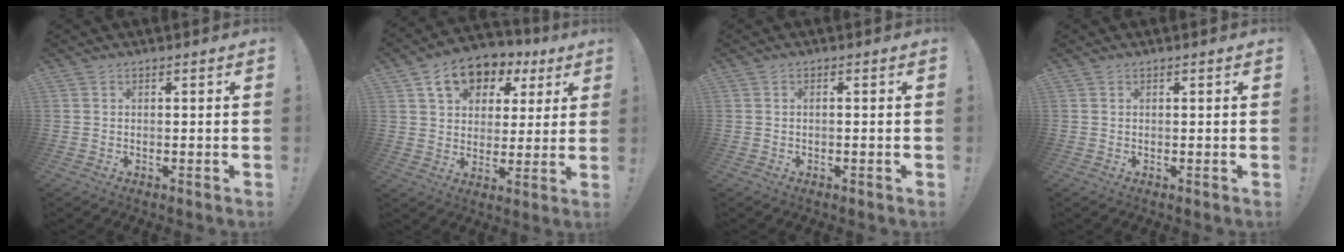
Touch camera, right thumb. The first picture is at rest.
{"total": 12.6, "force": [6.4, 8.9, 6.1], "torque": [-0.099, -0.023, 0.122]}
{"total": 1.0, "force": [-0.5, 0.0, 0.8], "torque": [-0.022, 0.004, -0.008]}
{"total": 0.0}